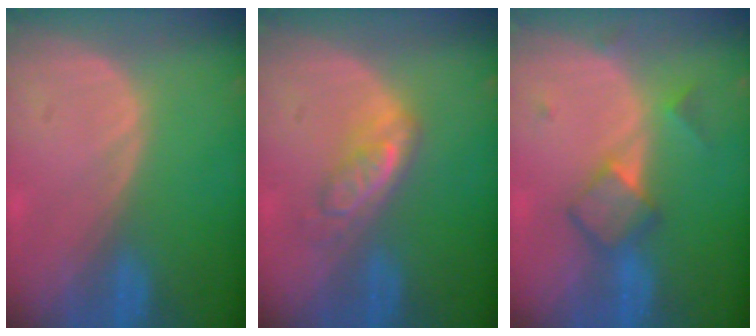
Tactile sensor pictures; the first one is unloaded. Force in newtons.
{"total": 5.0, "press": 4.6, "slide": 1.9}
{"total": 4.9, "press": 4.8, "slide": 0.6}